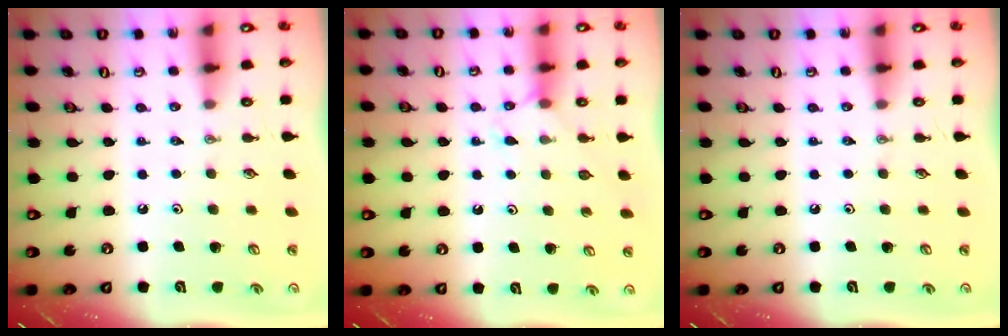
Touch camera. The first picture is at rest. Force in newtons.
{"total": 4.5, "press": 4.4, "slide": 0.6}
{"total": 0.0}